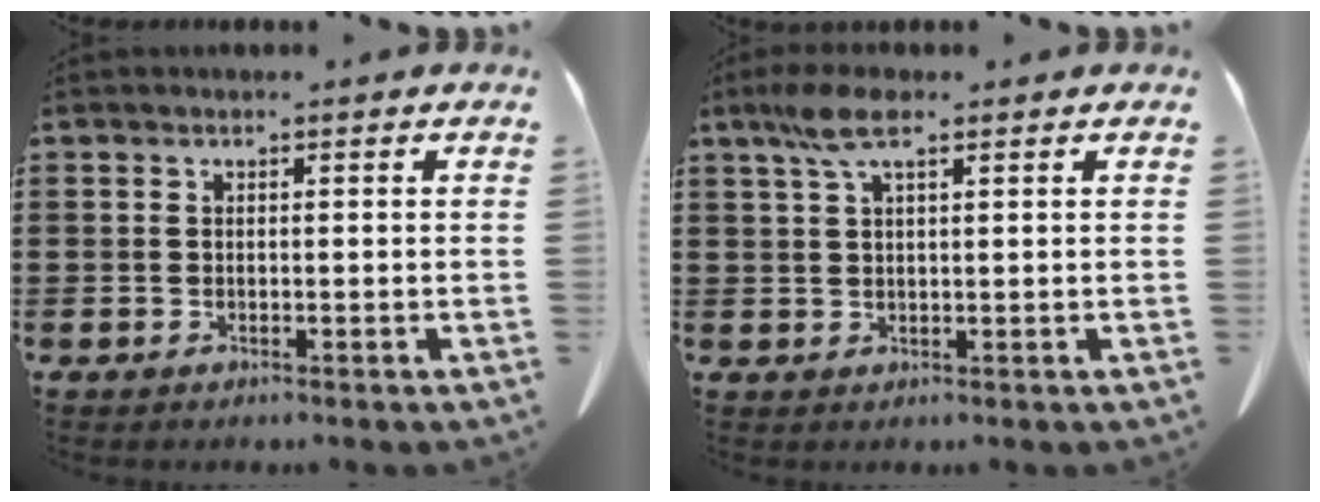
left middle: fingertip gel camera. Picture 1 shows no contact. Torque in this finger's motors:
{"motor_torque": [1.30, 0.83, 0.12, 0.11]}